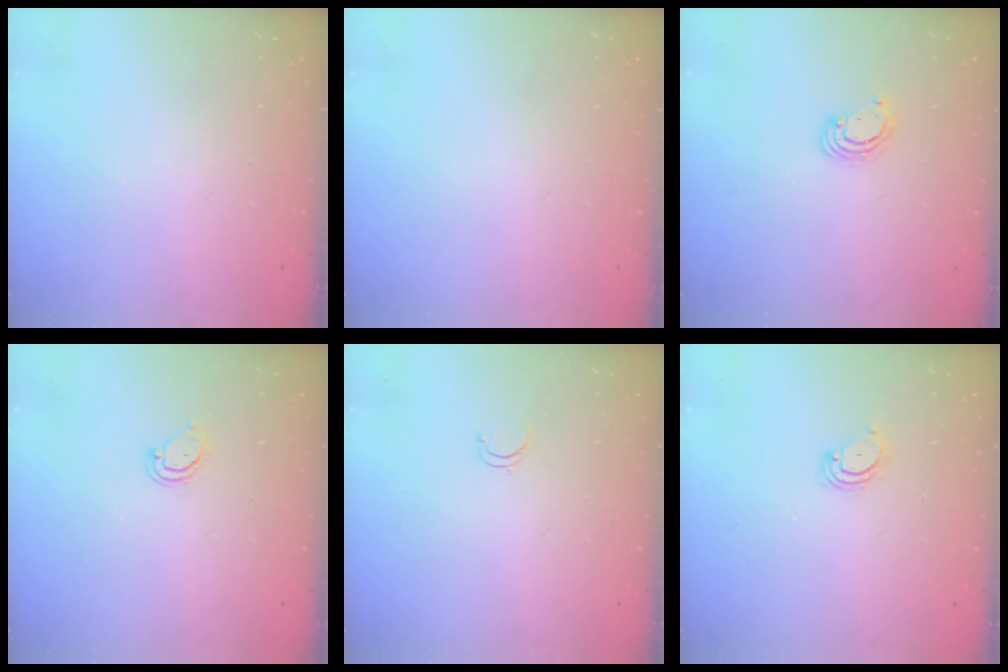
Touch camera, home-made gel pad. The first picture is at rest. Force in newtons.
{"total": 0.0}
{"total": 3.3, "press": 3.3, "slide": 0.4}
{"total": 4.0, "press": 4.0, "slide": 0.4}
{"total": 3.5, "press": 3.4, "slide": 0.4}
{"total": 2.3, "press": 2.3, "slide": 0.2}